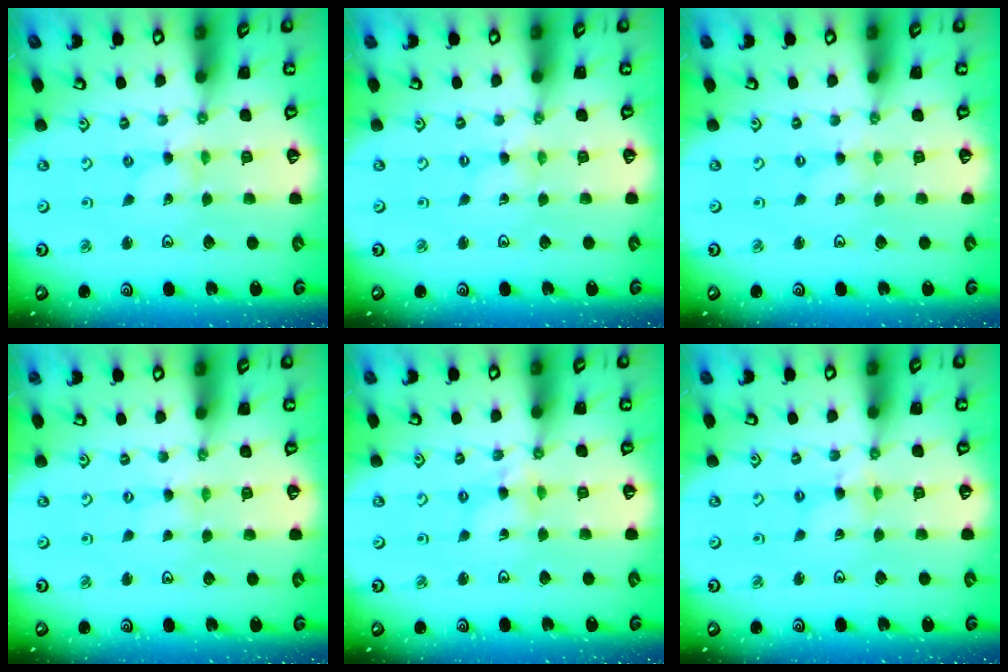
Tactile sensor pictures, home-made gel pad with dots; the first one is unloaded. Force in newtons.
{"total": 0.0}
{"total": 0.0}
{"total": 0.0}
{"total": 4.0, "press": 4.0, "slide": 0.4}
{"total": 3.1, "press": 3.1, "slide": 0.3}